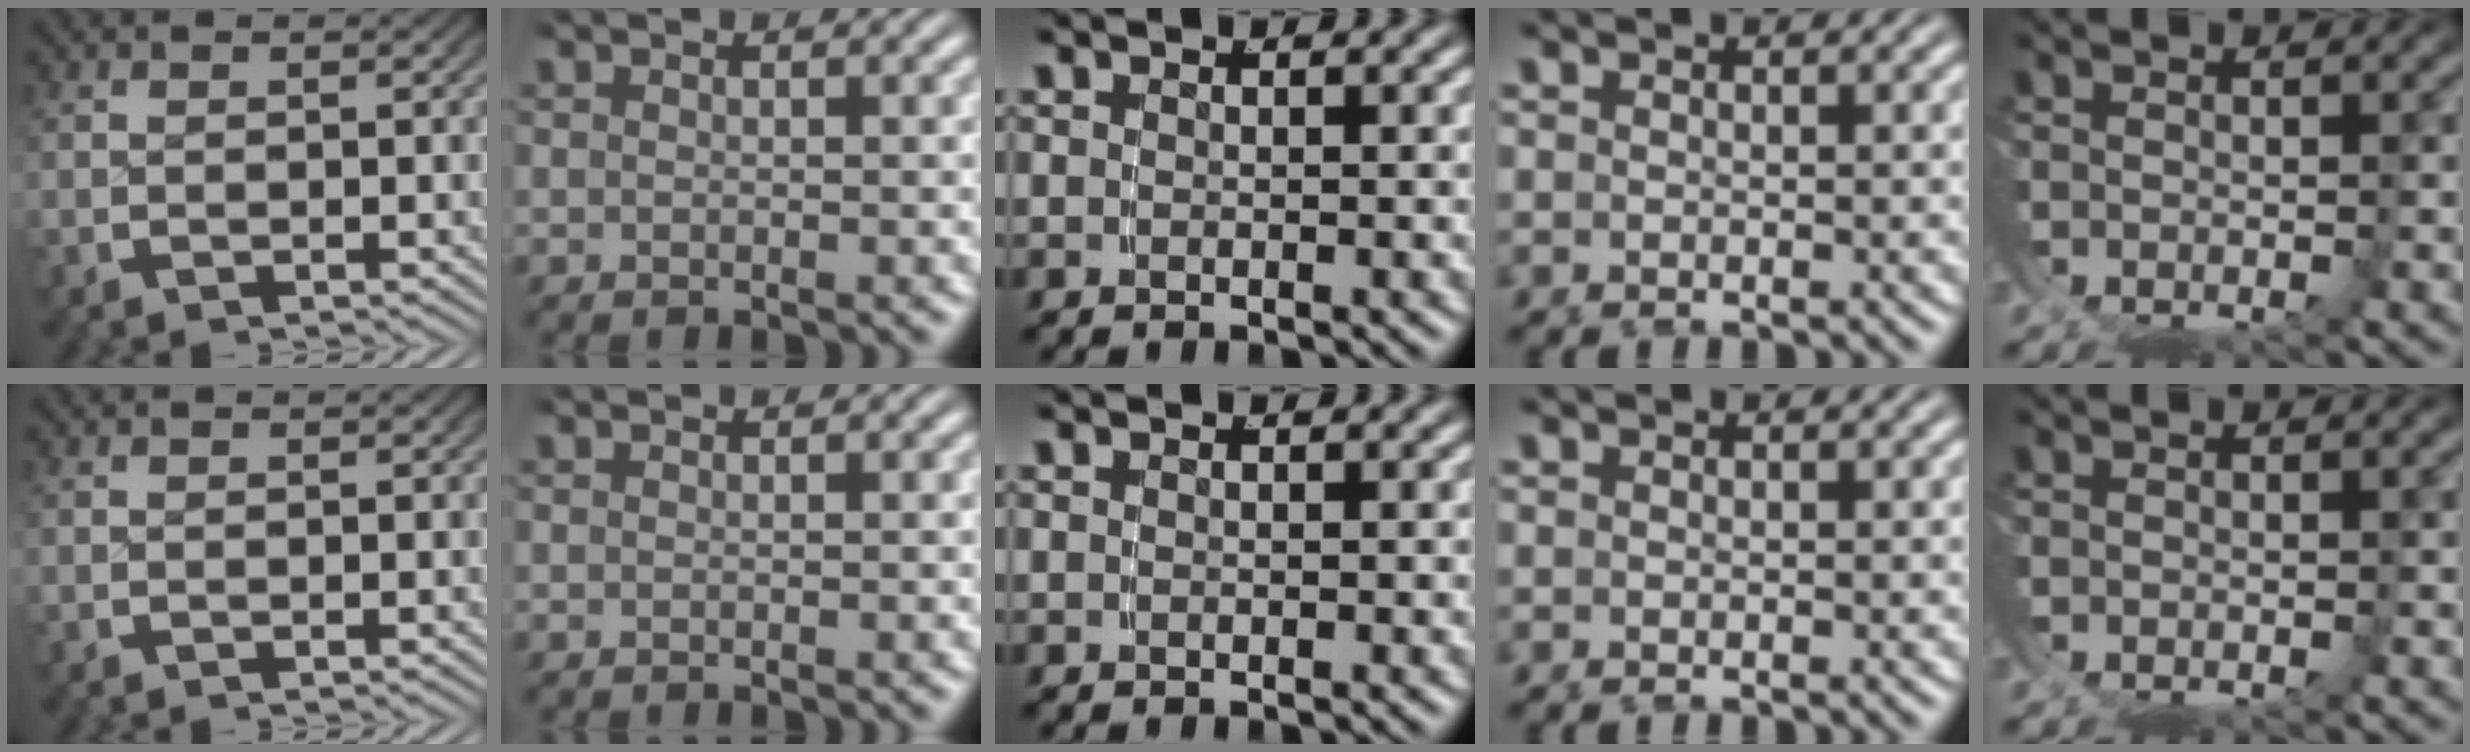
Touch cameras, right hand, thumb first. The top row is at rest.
{}